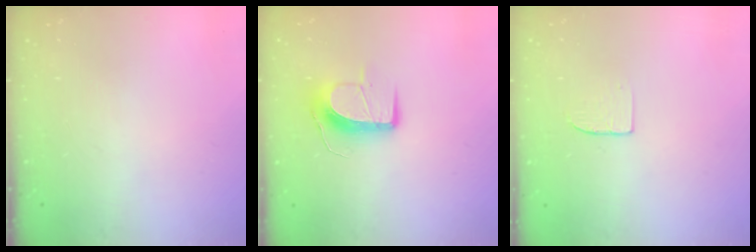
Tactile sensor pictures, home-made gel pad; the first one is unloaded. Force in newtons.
{"total": 10.6, "press": 10.6, "slide": 0.1}
{"total": 3.7, "press": 3.7, "slide": 0.2}